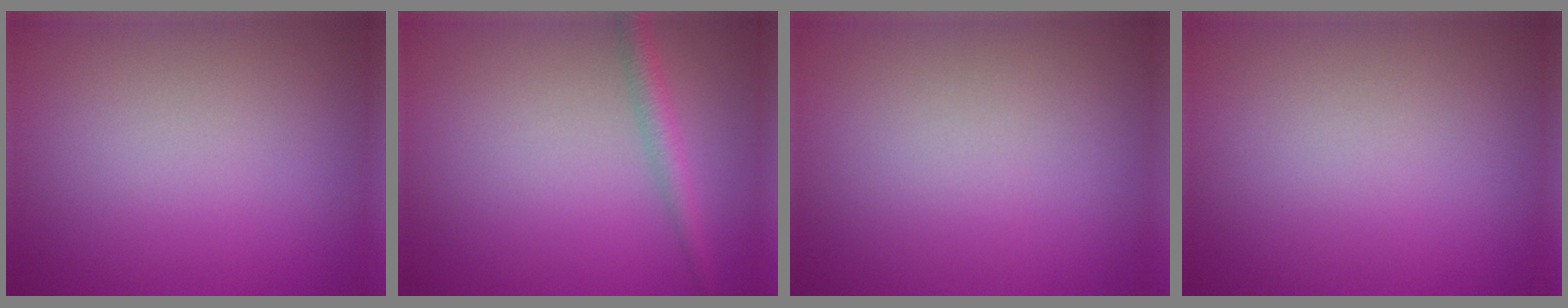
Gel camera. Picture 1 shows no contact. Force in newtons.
{"total": 2.1, "press": 2.1, "slide": 0.1}
{"total": 0.0}
{"total": 0.0}